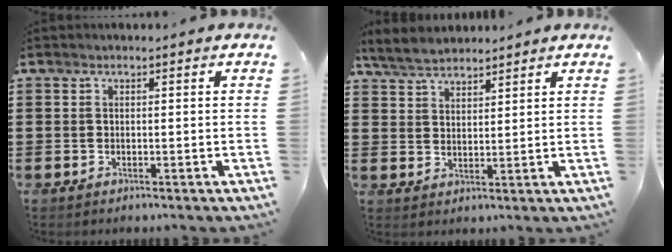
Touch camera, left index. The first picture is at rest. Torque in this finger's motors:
{"motor_torque": [0.06, 0.04, 0.27, 0.04]}